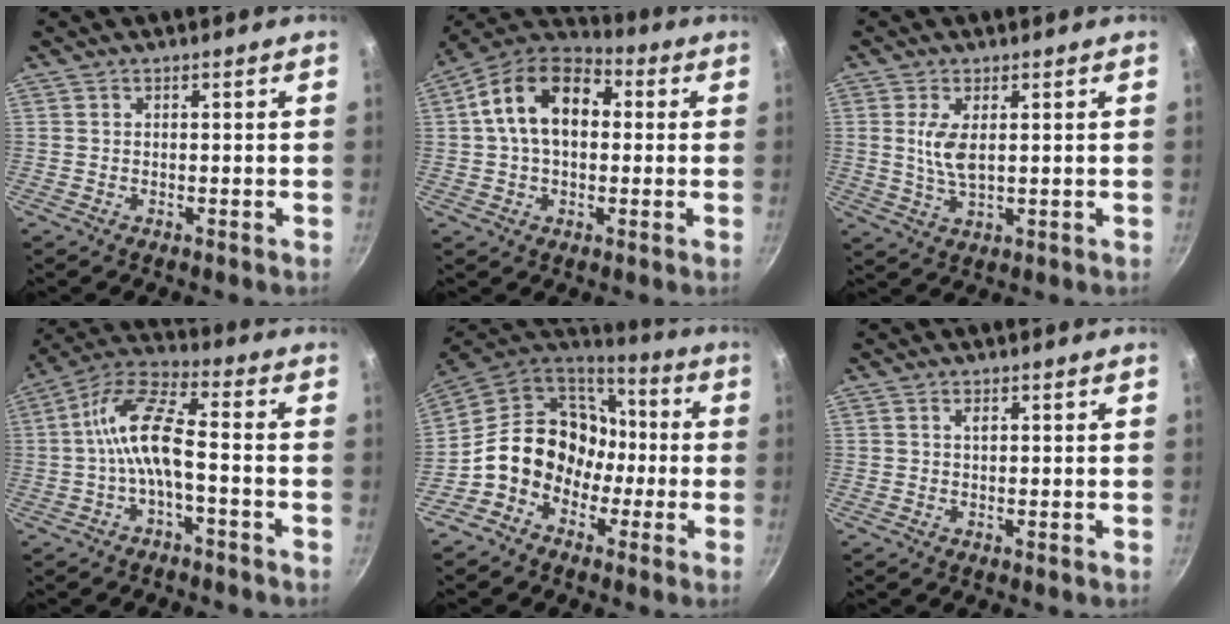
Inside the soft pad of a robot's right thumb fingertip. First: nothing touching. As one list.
[{"total": 15.3, "force": [2.2, 10.1, 11.3], "torque": [-0.160, 0.031, 0.016]}, {"total": 5.5, "force": [1.1, 2.3, 4.9], "torque": [-0.096, -0.007, 0.023]}, {"total": 10.6, "force": [-2.3, 3.8, 9.7], "torque": [-0.203, 0.045, -0.053]}, {"total": 16.6, "force": [-2.8, 13.8, 8.8], "torque": [-0.101, 0.059, -0.058]}, {"total": 1.0, "force": [0.4, 0.3, 0.8], "torque": [-0.013, -0.002, 0.005]}]